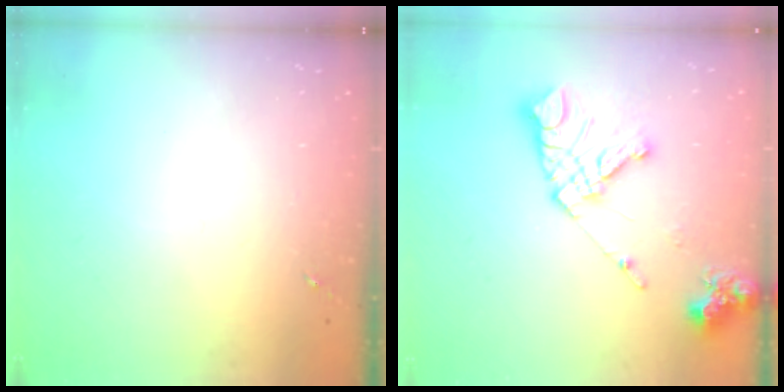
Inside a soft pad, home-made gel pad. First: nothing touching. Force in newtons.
{"total": 16.8, "press": 16.7, "slide": 2.2}